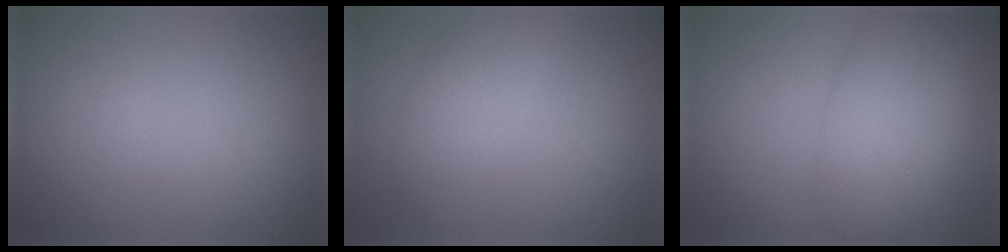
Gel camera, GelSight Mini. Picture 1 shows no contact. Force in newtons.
{"total": 2.9, "press": 2.9, "slide": 0.1}
{"total": 7.1, "press": 7.1, "slide": 0.2}